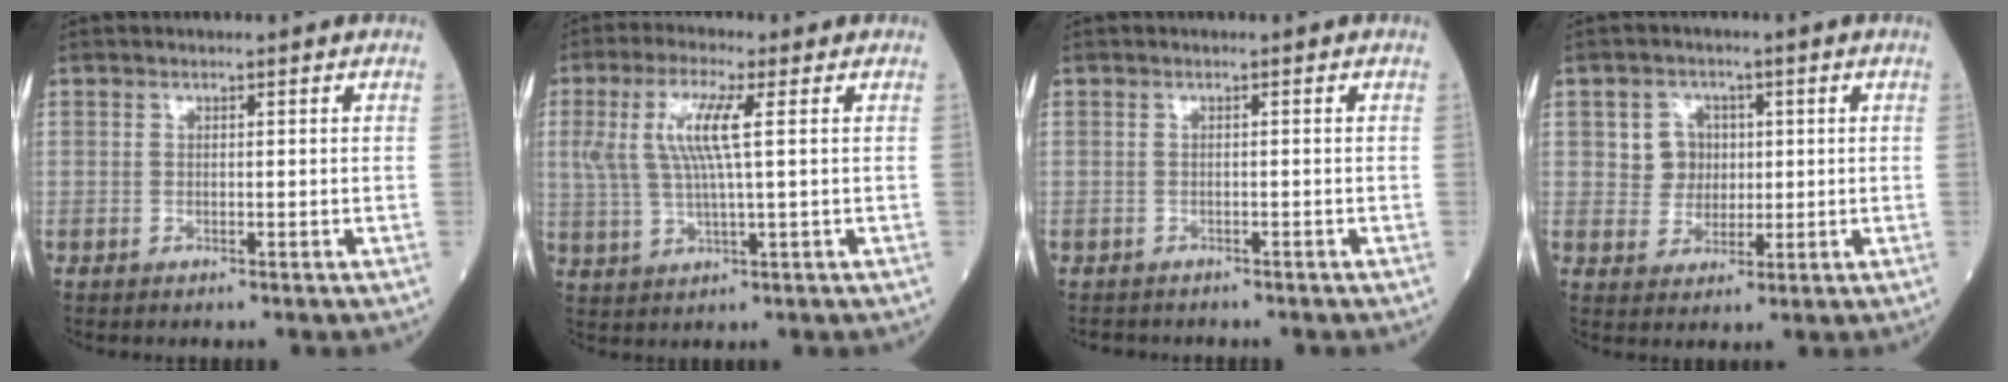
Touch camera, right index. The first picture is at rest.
{"total": 7.5, "force": [1.9, 0.6, 7.2], "torque": [-0.168, 0.013, 0.040]}
{"total": 2.3, "force": [-2.1, 1.0, 0.3], "torque": [-0.010, -0.003, -0.031]}
{"total": 4.5, "force": [0.9, 4.3, 1.1], "torque": [-0.013, 0.011, 0.015]}